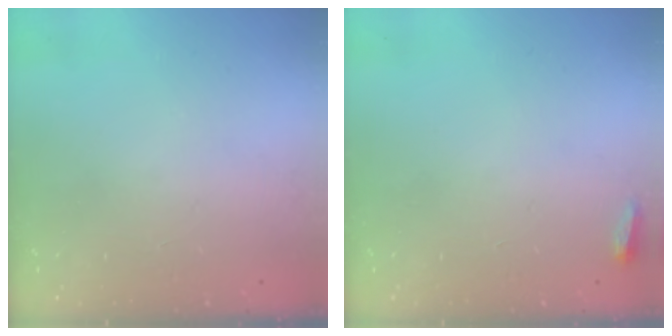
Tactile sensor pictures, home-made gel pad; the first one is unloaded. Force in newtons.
{"total": 2.5, "press": 2.3, "slide": 1.0}